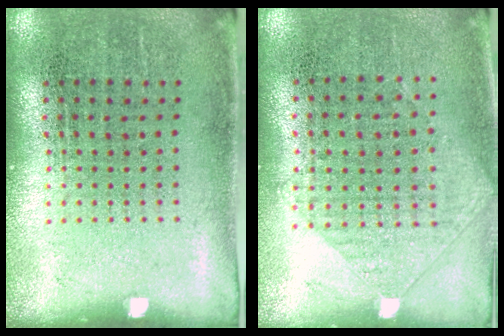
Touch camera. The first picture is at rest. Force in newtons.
{"total": 0.9, "press": 0.8, "slide": 0.3}